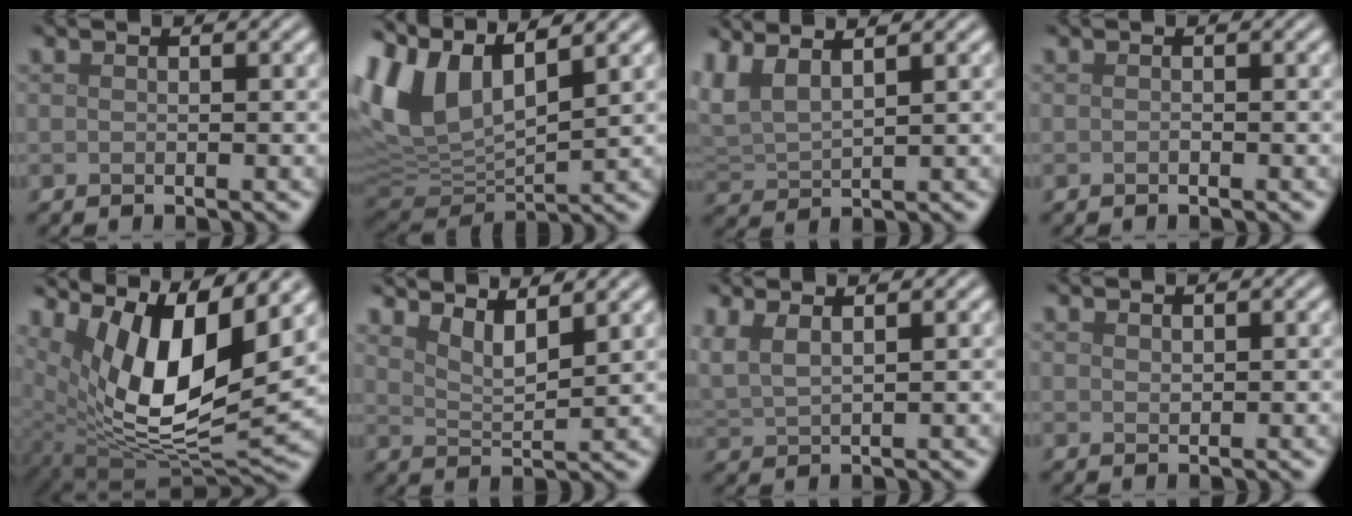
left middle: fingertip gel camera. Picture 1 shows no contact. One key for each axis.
{"total": 9.0, "fx": 4.3, "fy": 4.4, "fz": 6.5, "tx": -0.158, "ty": 0.010, "tz": 0.084}
{"total": 3.1, "fx": 2.2, "fy": 0.8, "fz": 2.1, "tx": -0.054, "ty": 0.011, "tz": 0.048}
{"total": 0.0}
{"total": 11.6, "fx": 5.1, "fy": 4.1, "fz": 9.6, "tx": -0.172, "ty": -0.005, "tz": 0.097}
{"total": 3.1, "fx": 2.4, "fy": 0.6, "fz": 1.9, "tx": -0.034, "ty": -0.009, "tz": 0.046}
{"total": 3.1, "fx": 2.0, "fy": 1.0, "fz": 2.1, "tx": -0.053, "ty": 0.007, "tz": 0.043}
{"total": 0.5, "fx": 0.4, "fy": 0.2, "fz": 0.2, "tx": -0.007, "ty": -0.001, "tz": 0.010}